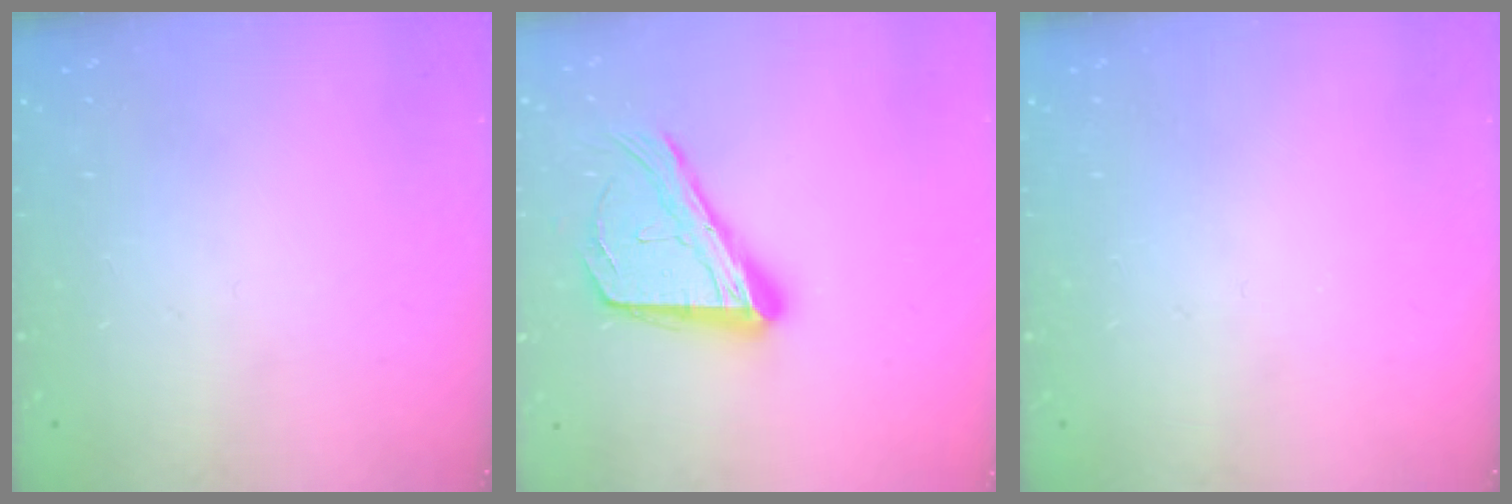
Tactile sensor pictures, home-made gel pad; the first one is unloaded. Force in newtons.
{"total": 17.3, "press": 17.2, "slide": 1.0}
{"total": 0.0}